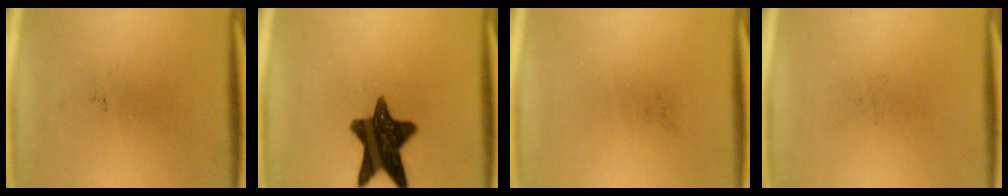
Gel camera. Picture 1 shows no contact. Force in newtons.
{"total": 13.5}
{"total": 0.0}
{"total": 0.0}